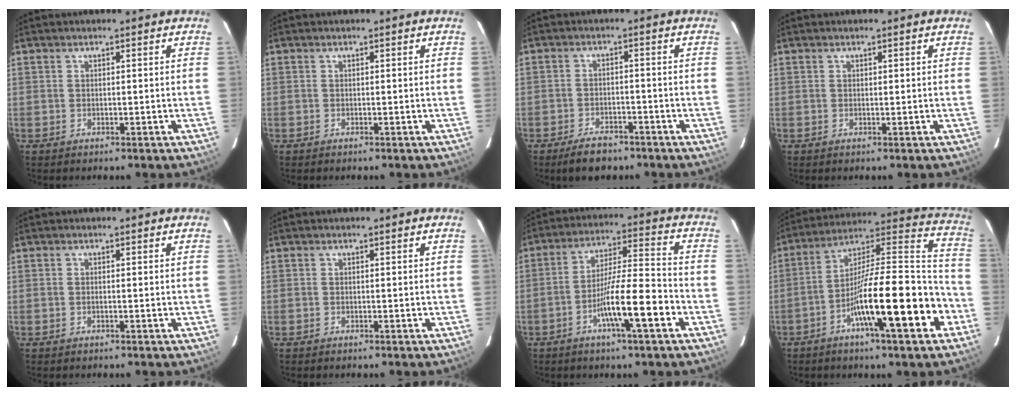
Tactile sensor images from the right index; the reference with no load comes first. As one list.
[{"total": 0.0}, {"total": 5.2, "force": [-4.0, 2.4, 2.4], "torque": [-0.046, -0.001, -0.061]}, {"total": 0.0}, {"total": 0.0}, {"total": 0.0}, {"total": 11.3, "force": [-4.8, 0.6, 10.2], "torque": [-0.178, 0.005, -0.084]}, {"total": 19.5, "force": [-7.8, 2.2, 17.8], "torque": [-0.283, 0.005, -0.125]}]